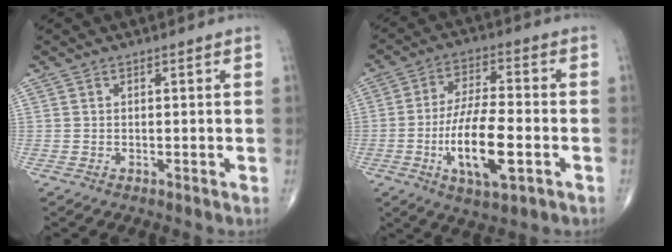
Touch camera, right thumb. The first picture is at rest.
{"total": 13.8, "force": [-3.9, 4.6, 12.4], "torque": [-0.223, 0.010, -0.068]}